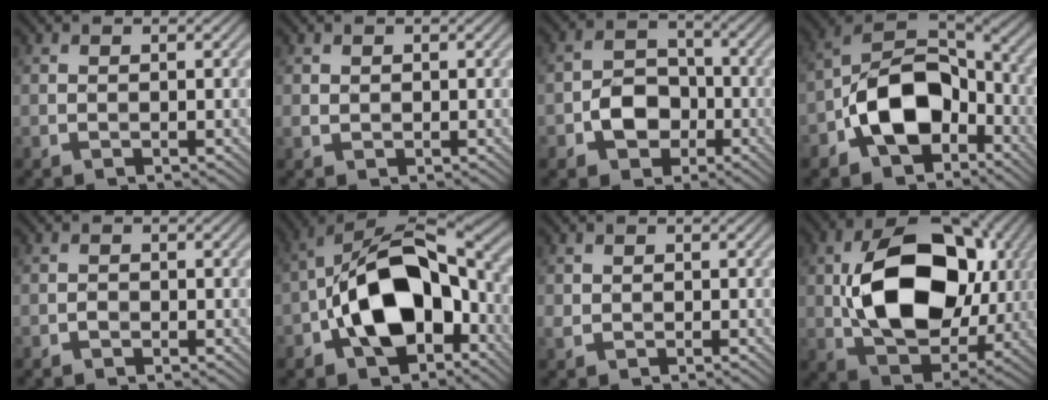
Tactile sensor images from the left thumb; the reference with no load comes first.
{"total": 0.9, "force": [0.3, 0.8, 0.3], "torque": [-0.011, -0.001, 0.007]}
{"total": 5.8, "force": [-2.4, 4.4, 3.0], "torque": [-0.050, 0.004, -0.052]}
{"total": 12.7, "force": [-5.3, 8.0, 8.3], "torque": [-0.160, -0.002, -0.117]}
{"total": 0.9, "force": [-0.7, 0.5, 0.3], "torque": [-0.005, 0.000, -0.017]}
{"total": 15.4, "force": [-4.5, 9.1, 11.5], "torque": [-0.203, 0.002, -0.097]}
{"total": 1.1, "force": [-0.1, 1.0, 0.3], "torque": [-0.013, -0.003, -0.003]}
{"total": 16.3, "force": [1.2, 10.7, 12.2], "torque": [-0.226, -0.004, 0.033]}